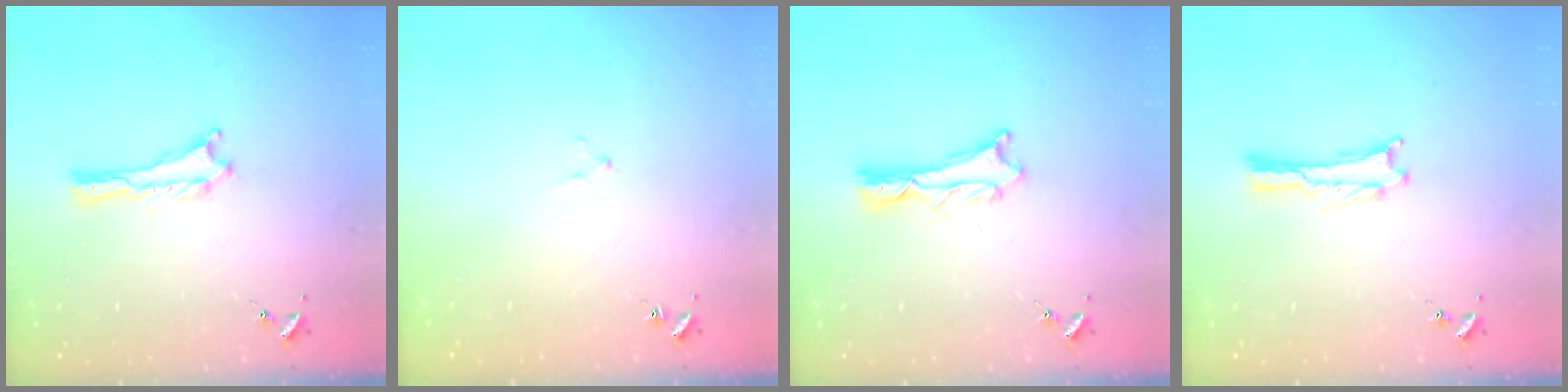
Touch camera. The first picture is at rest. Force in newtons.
{"total": 1.5, "press": 1.5, "slide": 0.2}
{"total": 1.1, "press": 1.0, "slide": 0.2}
{"total": 0.0}